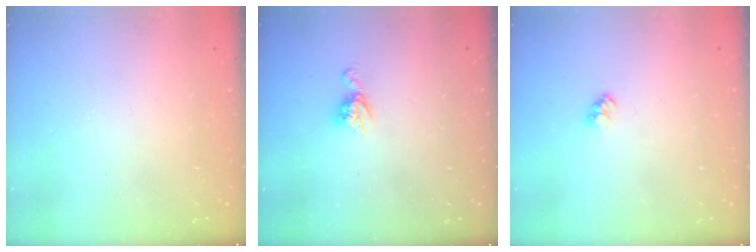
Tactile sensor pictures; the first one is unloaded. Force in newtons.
{"total": 5.6, "press": 5.6, "slide": 0.6}
{"total": 2.5, "press": 2.4, "slide": 0.4}